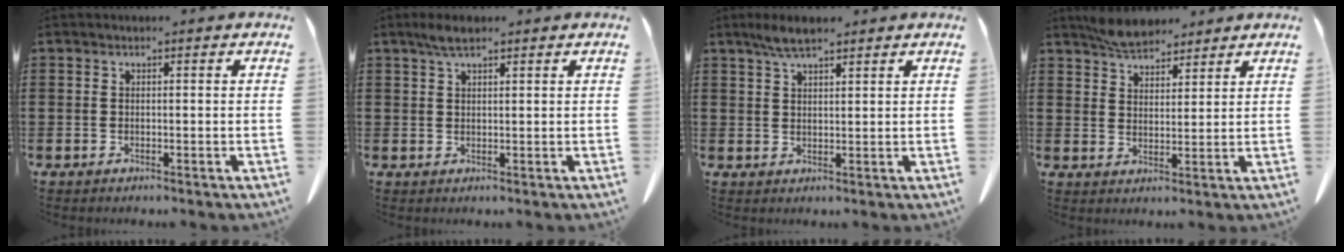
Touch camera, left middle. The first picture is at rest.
{"total": 2.5, "force": [1.6, 0.8, 1.7], "torque": [-0.038, 0.005, 0.029]}
{"total": 4.0, "force": [2.8, 1.2, 2.6], "torque": [-0.057, 0.005, 0.053]}
{"total": 4.9, "force": [4.6, 1.5, 1.1], "torque": [-0.035, -0.006, 0.088]}